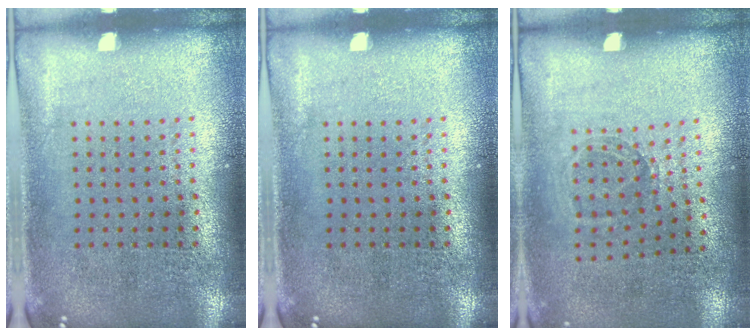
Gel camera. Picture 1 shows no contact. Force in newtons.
{"total": 0.0}
{"total": 1.1, "press": 0.9, "slide": 0.6}